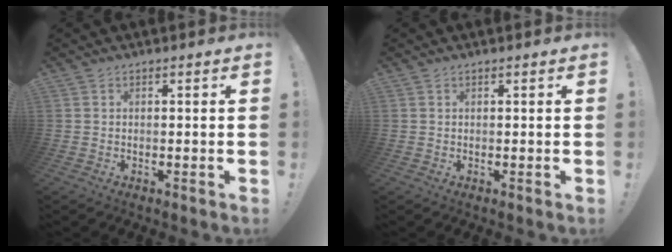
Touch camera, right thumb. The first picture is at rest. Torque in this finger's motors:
{"motor_torque": [0.09, 0.09, 0.06, 0.00, 0.00]}